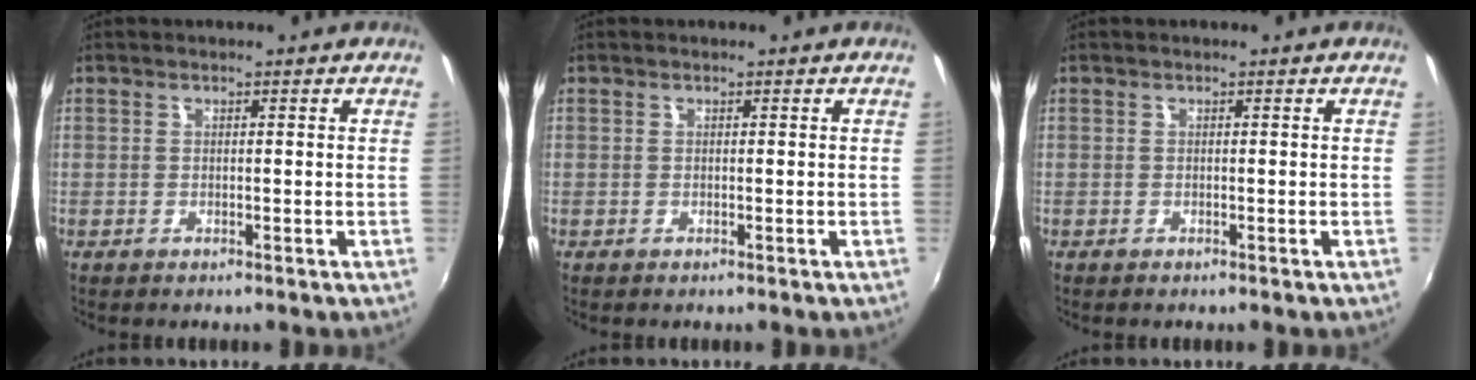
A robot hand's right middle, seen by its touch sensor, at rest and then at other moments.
{"total": 0.0}
{"total": 0.0}